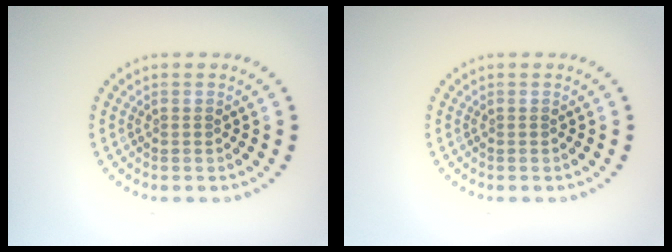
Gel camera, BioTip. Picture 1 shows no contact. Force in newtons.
{"total": 0.0}